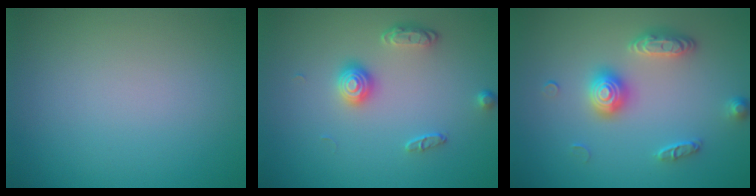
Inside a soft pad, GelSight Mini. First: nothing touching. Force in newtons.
{"total": 2.3, "press": 1.8, "slide": 1.4}
{"total": 3.0, "press": 2.9, "slide": 0.7}